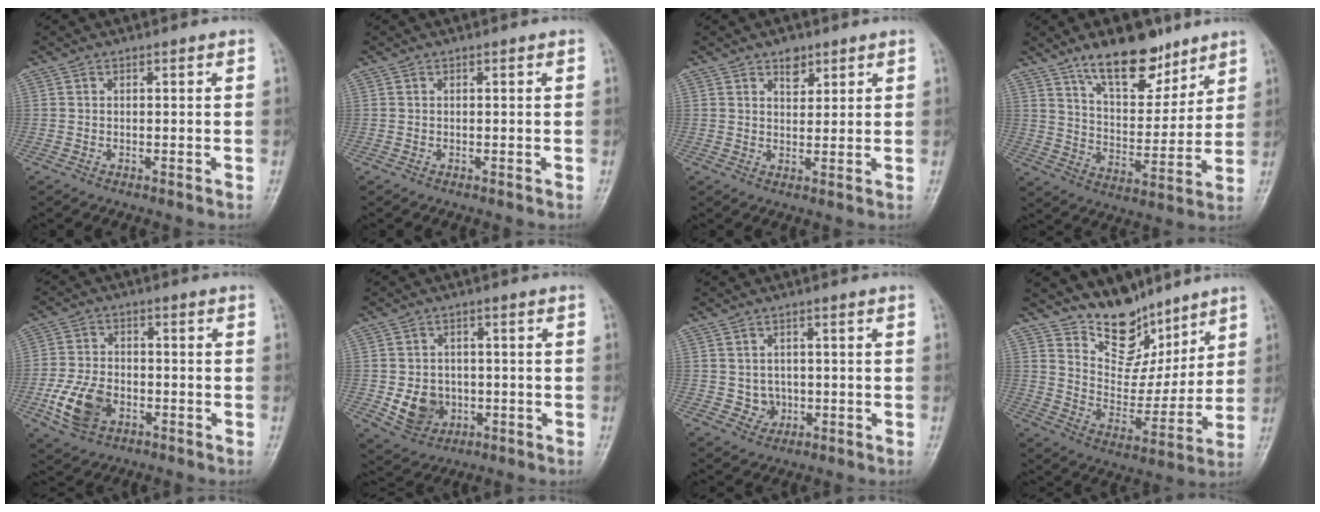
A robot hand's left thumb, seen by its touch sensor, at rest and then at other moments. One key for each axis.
{"total": 0.0}
{"total": 3.3, "fx": 2.1, "fy": 2.0, "fz": 1.5, "tx": -0.007, "ty": -0.013, "tz": 0.035}
{"total": 14.5, "fx": 10.1, "fy": 6.4, "fz": 8.1, "tx": -0.087, "ty": -0.068, "tz": 0.173}
{"total": 9.3, "fx": -3.3, "fy": 6.3, "fz": 6.1, "tx": -0.113, "ty": 0.011, "tz": -0.061}
{"total": 7.4, "fx": -1.4, "fy": 6.3, "fz": 3.7, "tx": -0.034, "ty": 0.004, "tz": -0.014}
{"total": 3.3, "fx": -0.3, "fy": 3.0, "fz": 1.2, "tx": -0.002, "ty": 0.003, "tz": 0.002}
{"total": 13.3, "fx": 10.6, "fy": 7.1, "fz": 3.7, "tx": -0.010, "ty": -0.077, "tz": 0.193}